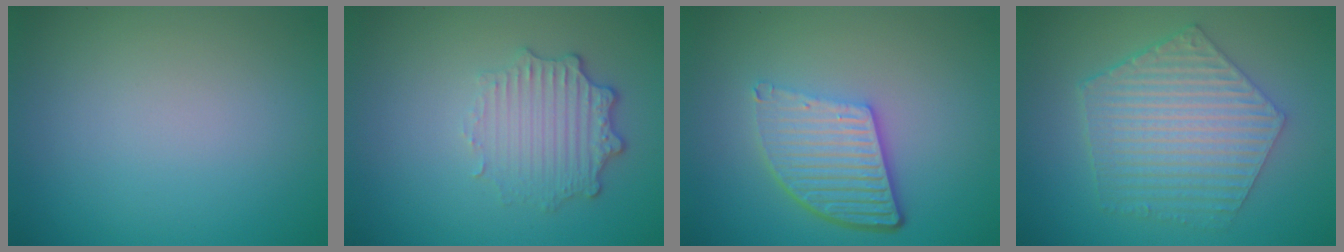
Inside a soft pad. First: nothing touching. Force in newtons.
{"total": 3.3, "press": 2.7, "slide": 2.0}
{"total": 5.6, "press": 4.0, "slide": 4.0}
{"total": 6.2, "press": 4.8, "slide": 4.0}